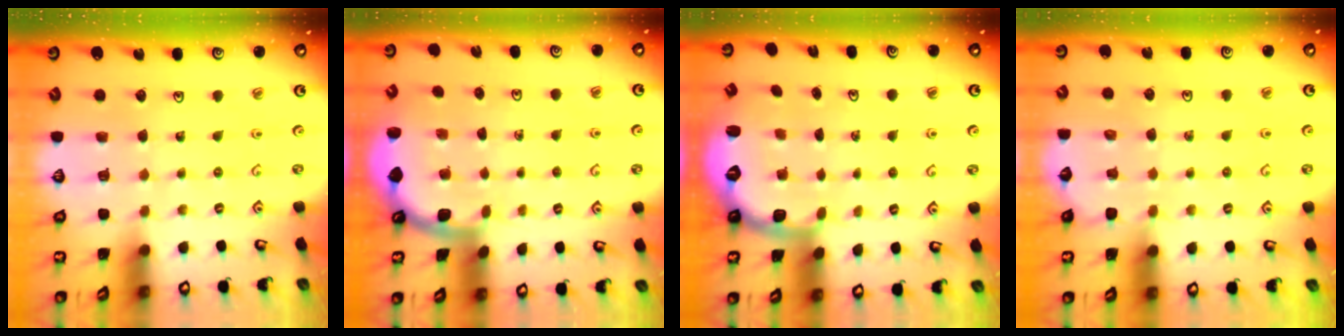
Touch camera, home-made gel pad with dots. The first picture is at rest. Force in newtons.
{"total": 1.9, "press": 1.9, "slide": 0.0}
{"total": 2.7, "press": 1.6, "slide": 2.1}
{"total": 4.3, "press": 4.2, "slide": 0.7}